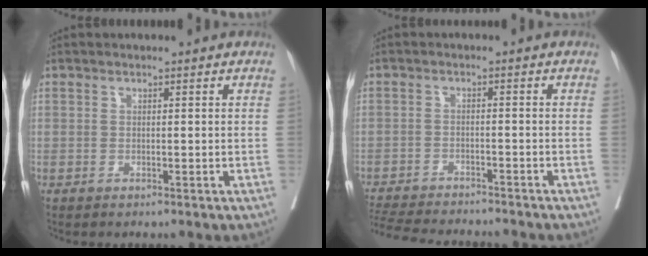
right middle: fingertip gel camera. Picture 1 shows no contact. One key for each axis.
{"total": 13.0, "fx": -12.1, "fy": 1.3, "fz": 4.6, "tx": -0.088, "ty": -0.017, "tz": -0.177}